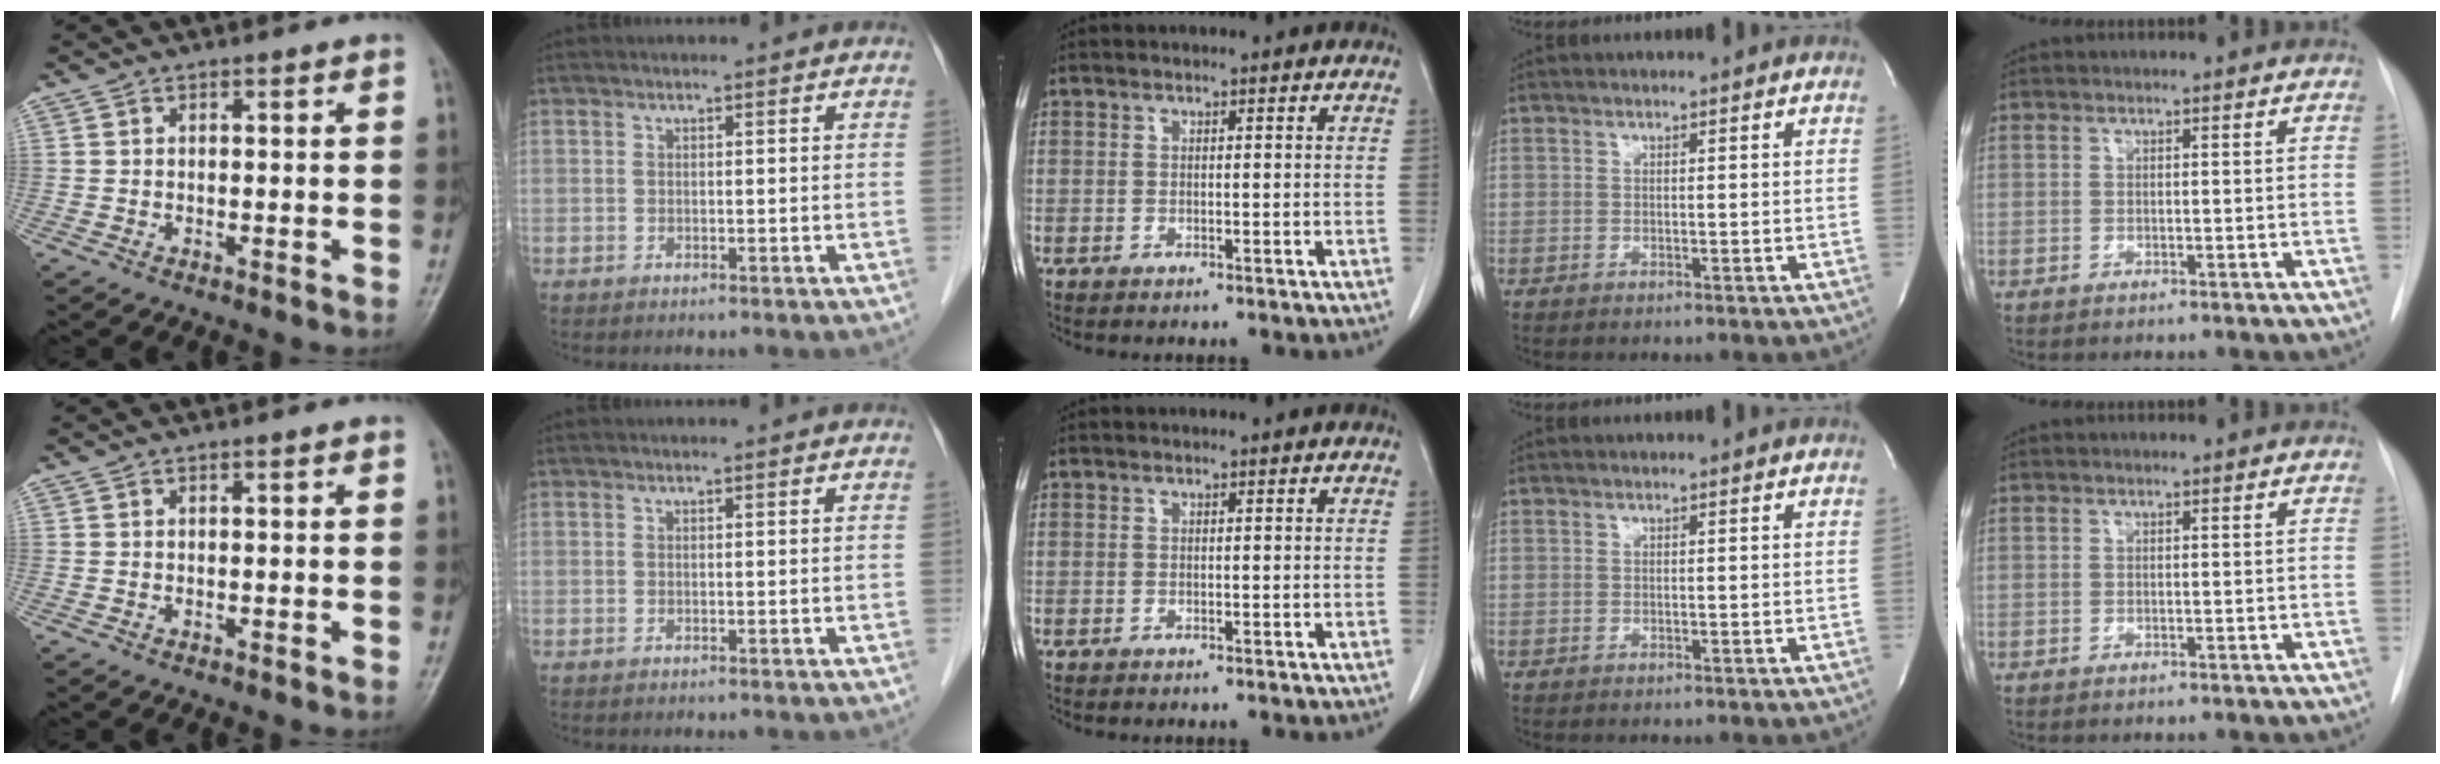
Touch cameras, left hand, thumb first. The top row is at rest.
{}